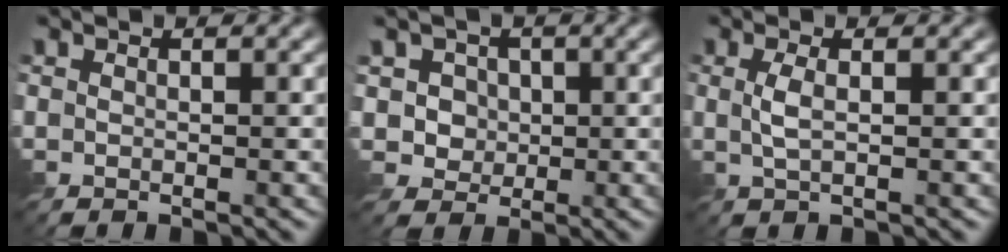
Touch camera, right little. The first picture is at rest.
{"total": 3.4, "force": [0.8, 3.1, 1.1], "torque": [-0.027, 0.001, 0.017]}
{"total": 1.7, "force": [0.0, 0.3, 1.6], "torque": [-0.041, 0.003, -0.002]}